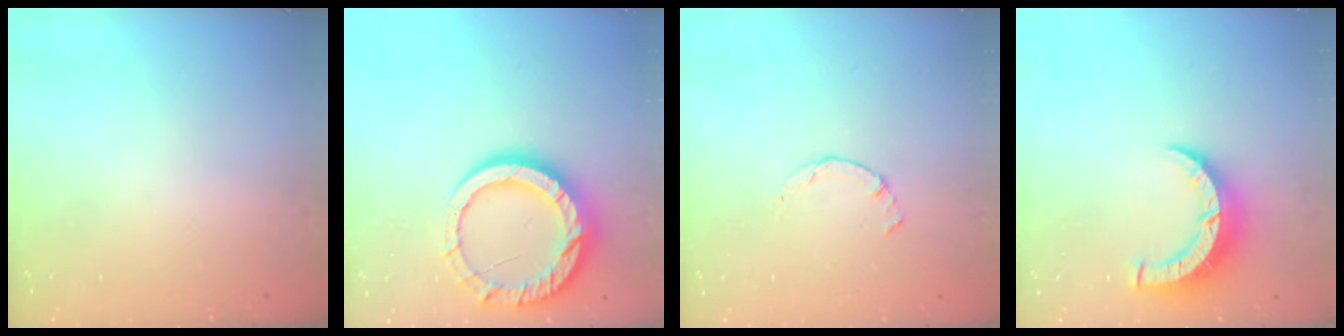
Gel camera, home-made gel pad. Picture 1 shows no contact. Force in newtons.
{"total": 13.7, "press": 13.7, "slide": 1.3}
{"total": 0.8, "press": 0.7, "slide": 0.2}
{"total": 8.3, "press": 8.3, "slide": 0.6}